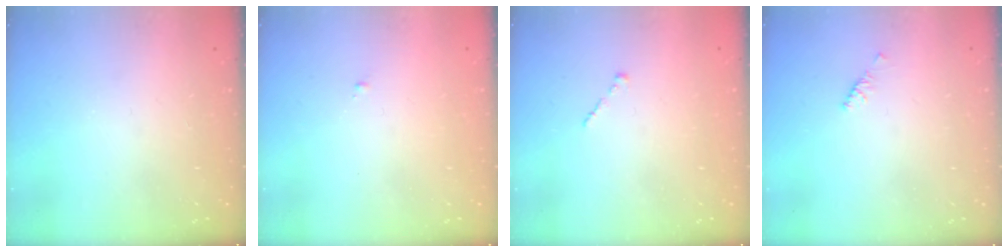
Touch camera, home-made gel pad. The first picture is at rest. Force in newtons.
{"total": 0.6, "press": 0.6, "slide": 0.2}
{"total": 0.0}
{"total": 2.1, "press": 2.0, "slide": 0.6}